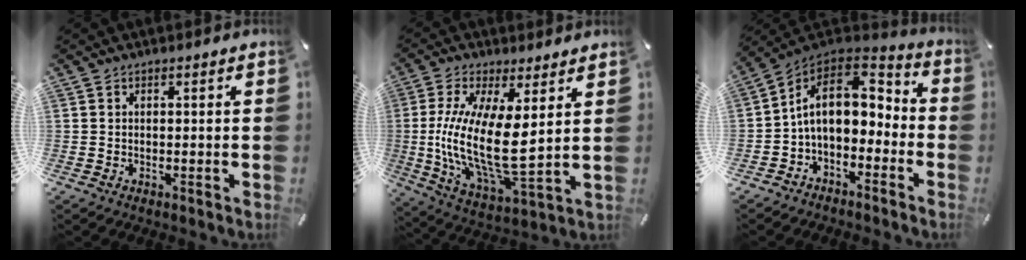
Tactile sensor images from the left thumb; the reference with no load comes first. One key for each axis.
{"total": 16.9, "fx": 1.6, "fy": 6.2, "fz": 15.6, "tx": -0.334, "ty": -0.030, "tz": 0.029}
{"total": 14.2, "fx": 0.9, "fy": 9.6, "fz": 10.3, "tx": -0.181, "ty": 0.001, "tz": 0.018}